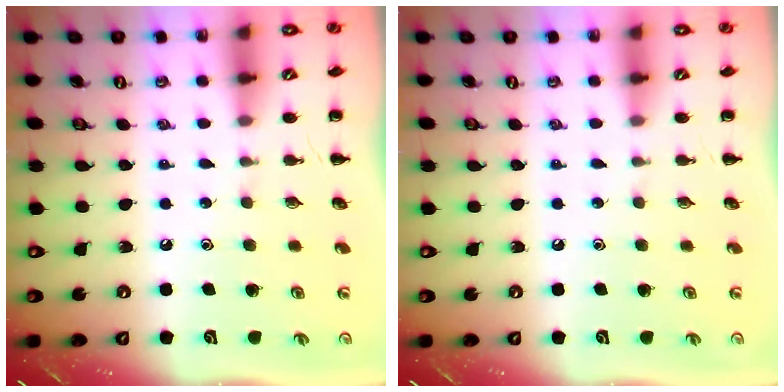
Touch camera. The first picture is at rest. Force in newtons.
{"total": 0.0}